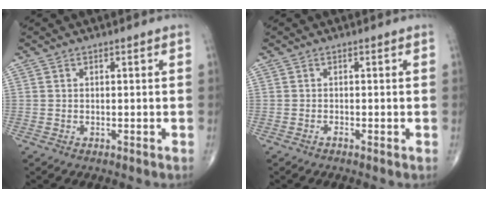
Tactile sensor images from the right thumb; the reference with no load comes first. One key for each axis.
{"total": 0.5, "fx": -0.3, "fy": -0.1, "fz": 0.4, "tx": -0.002, "ty": 0.000, "tz": -0.009}